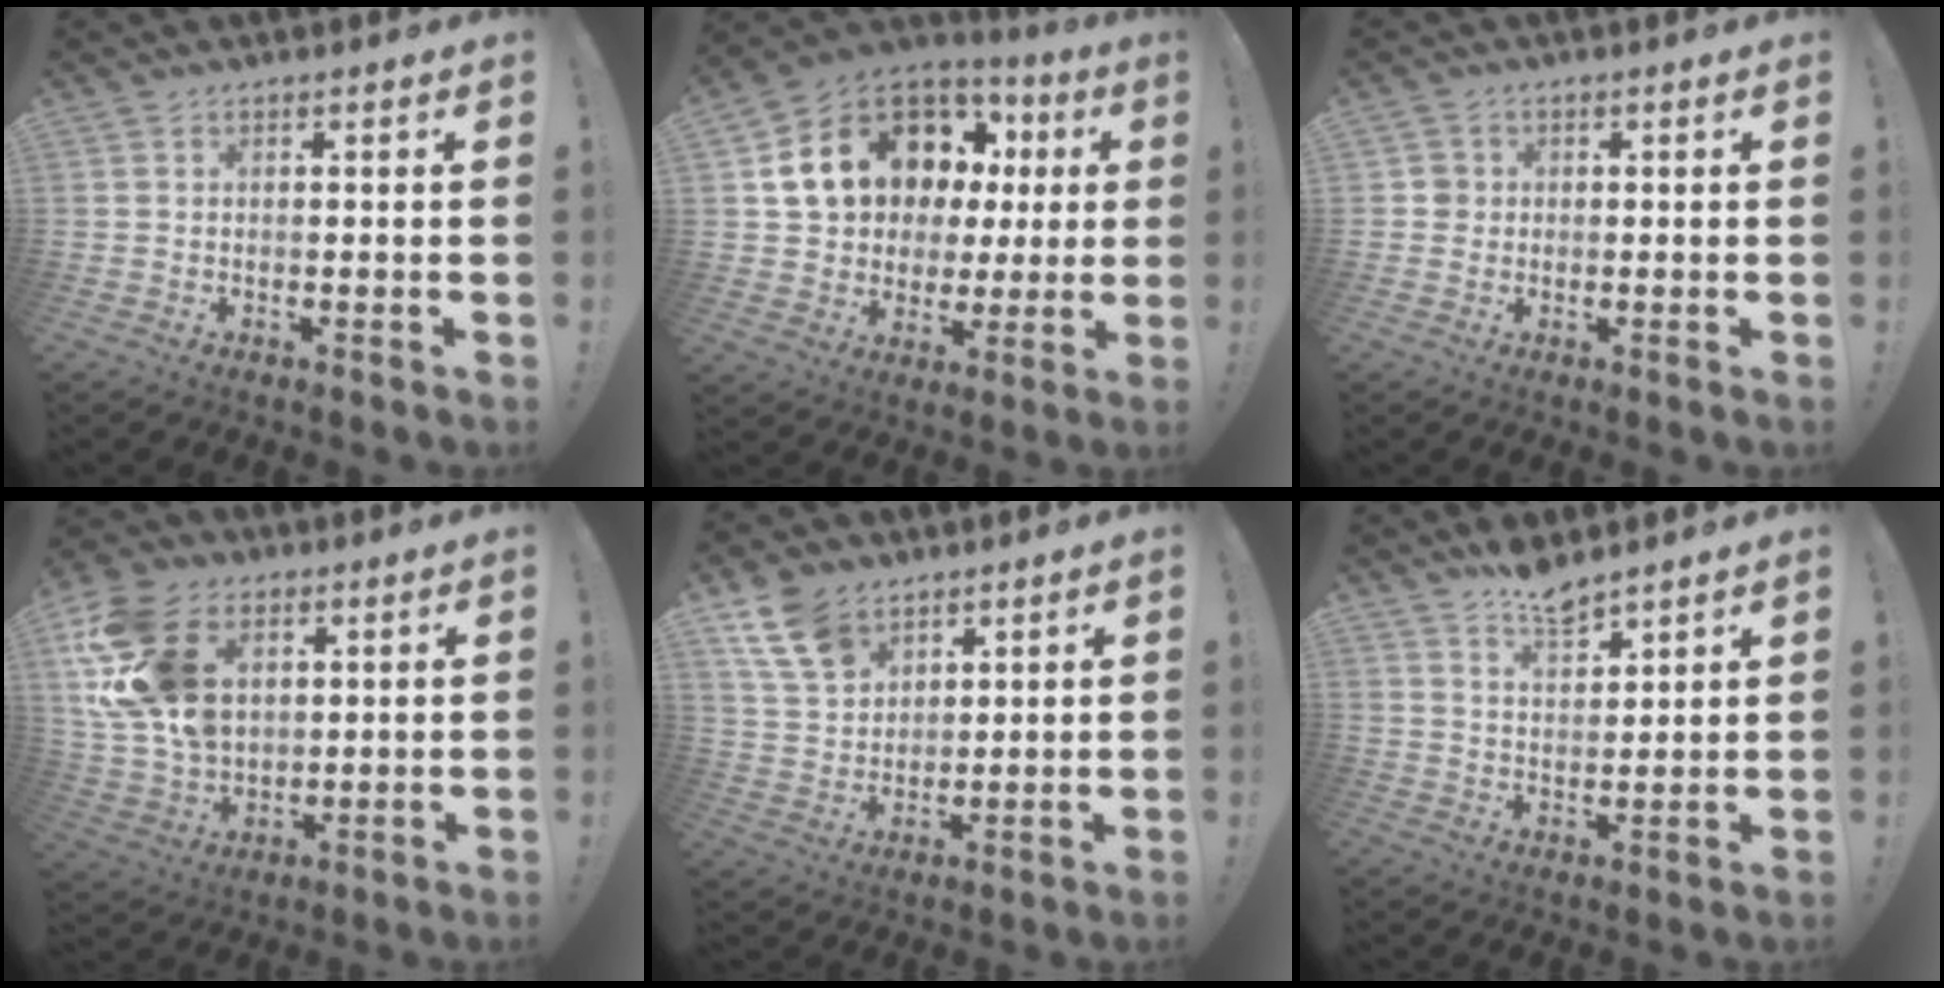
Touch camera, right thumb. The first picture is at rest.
{"total": 17.8, "force": [7.5, 13.2, 9.4], "torque": [-0.157, -0.033, 0.163]}
{"total": 2.7, "force": [-0.1, 2.7, 0.6], "torque": [-0.004, 0.005, -0.002]}
{"total": 20.7, "force": [6.7, 14.8, 12.9], "torque": [-0.254, -0.025, 0.130]}
{"total": 11.9, "force": [7.2, 7.8, 5.3], "torque": [-0.104, -0.029, 0.146]}
{"total": 7.3, "force": [6.6, 1.9, 2.5], "torque": [-0.040, -0.044, 0.119]}